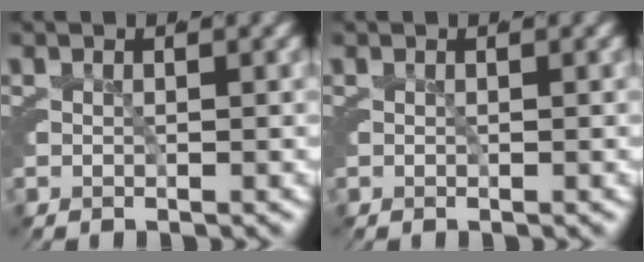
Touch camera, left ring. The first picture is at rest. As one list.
[{"total": 0.0}]